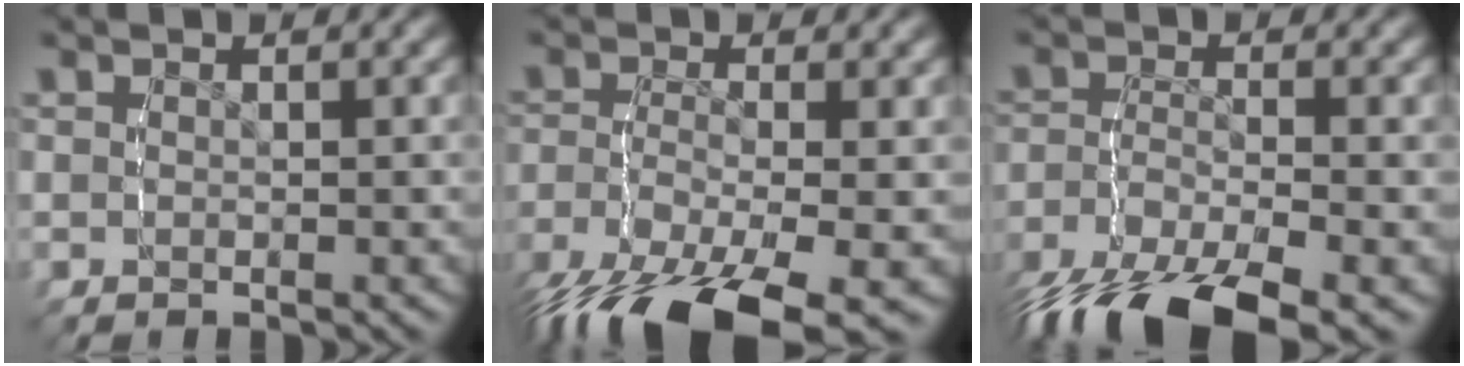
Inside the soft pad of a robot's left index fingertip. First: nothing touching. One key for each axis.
{"total": 8.6, "fx": -6.0, "fy": 2.9, "fz": 5.4, "tx": -0.115, "ty": -0.034, "tz": -0.077}
{"total": 7.9, "fx": -5.8, "fy": 2.4, "fz": 4.7, "tx": -0.097, "ty": -0.019, "tz": -0.082}